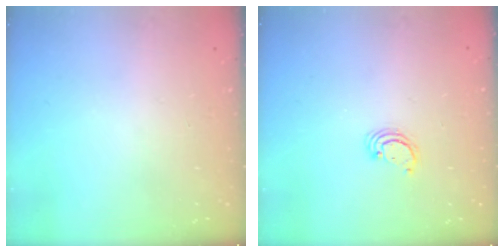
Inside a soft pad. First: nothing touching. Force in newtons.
{"total": 2.6, "press": 2.6, "slide": 0.3}